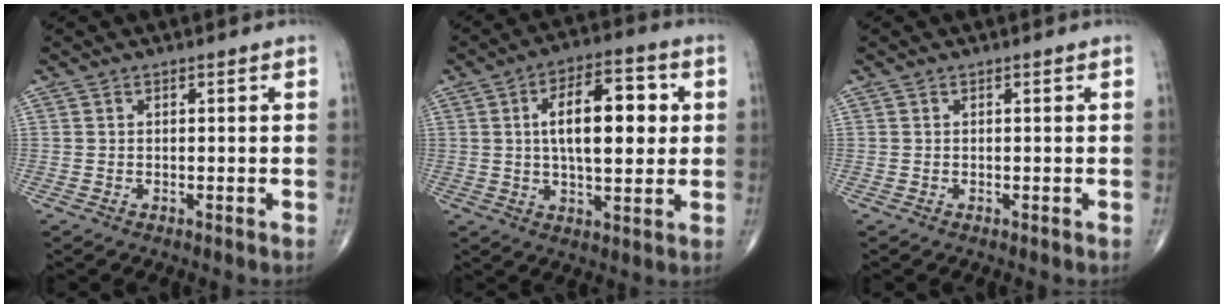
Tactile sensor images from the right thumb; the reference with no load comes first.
{"total": 14.4, "force": [2.3, 6.5, 12.7], "torque": [-0.181, 0.008, 0.034]}
{"total": 0.0}